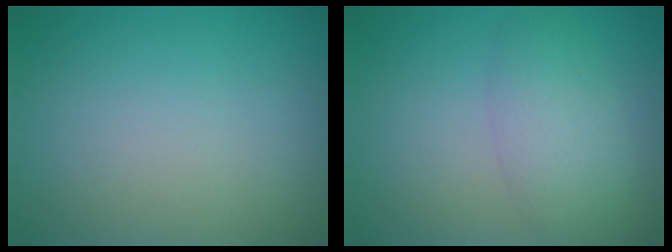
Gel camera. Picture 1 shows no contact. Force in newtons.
{"total": 3.7, "press": 3.7, "slide": 0.1}